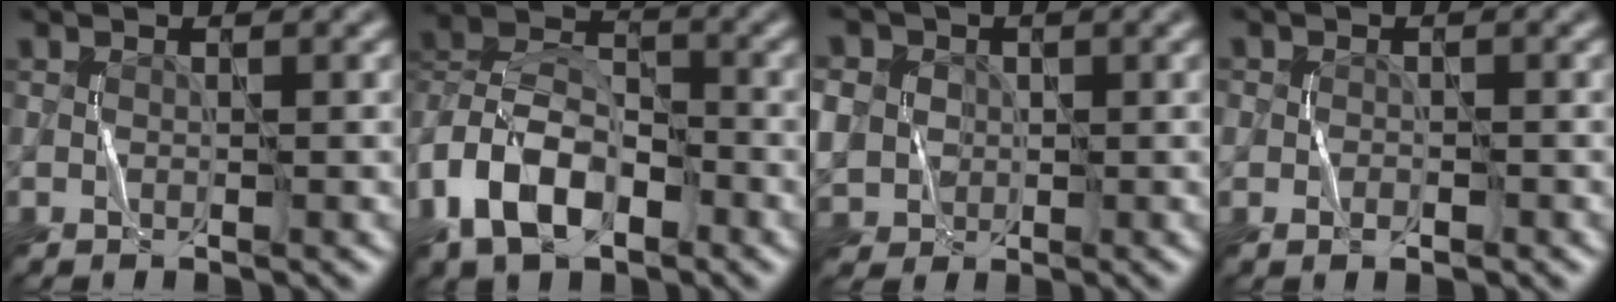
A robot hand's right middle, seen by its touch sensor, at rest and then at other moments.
{"total": 9.3, "force": [-4.4, 5.7, 5.9], "torque": [-0.112, 0.008, -0.098]}
{"total": 8.8, "force": [1.2, 7.8, 3.8], "torque": [-0.099, 0.024, -0.007]}
{"total": 1.4, "force": [-0.5, 1.0, 0.7], "torque": [-0.010, -0.002, -0.012]}